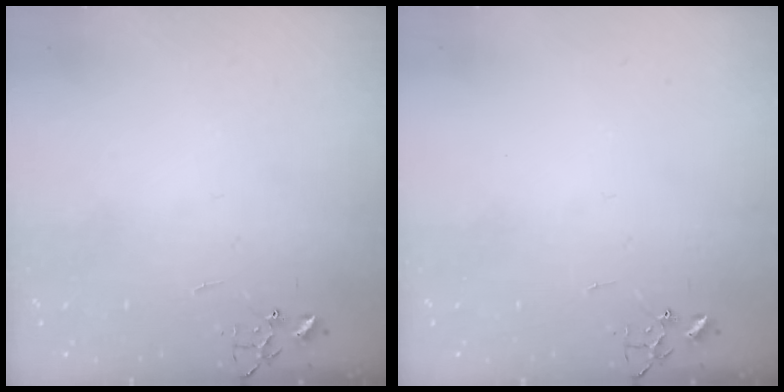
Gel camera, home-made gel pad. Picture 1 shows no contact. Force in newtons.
{"total": 0.0}